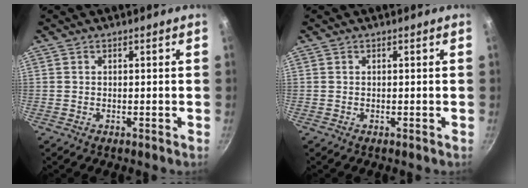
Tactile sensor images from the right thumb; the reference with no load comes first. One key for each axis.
{"total": 0.0}